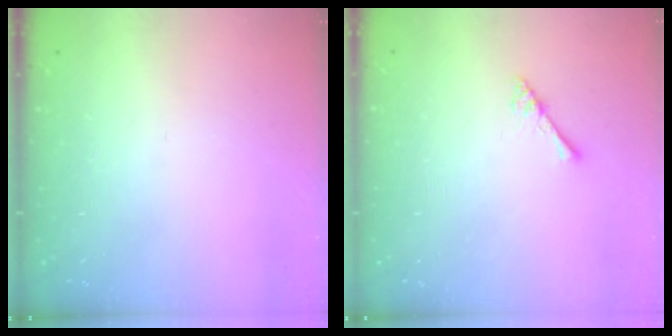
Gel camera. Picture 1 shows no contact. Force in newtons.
{"total": 2.5, "press": 2.5, "slide": 0.4}